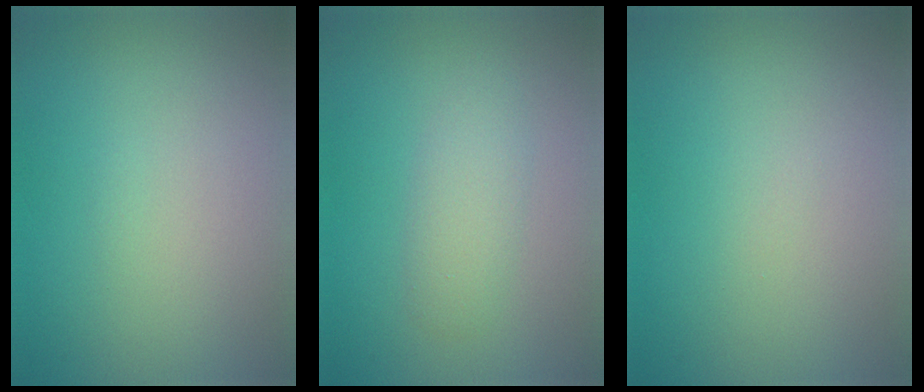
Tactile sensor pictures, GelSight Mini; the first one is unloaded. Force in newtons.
{"total": 2.2, "press": 2.2, "slide": 0.0}
{"total": 0.0}